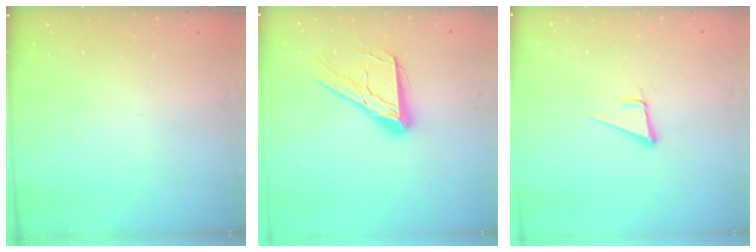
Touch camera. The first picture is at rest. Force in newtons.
{"total": 15.7, "press": 15.7, "slide": 1.5}
{"total": 5.0, "press": 4.4, "slide": 2.4}